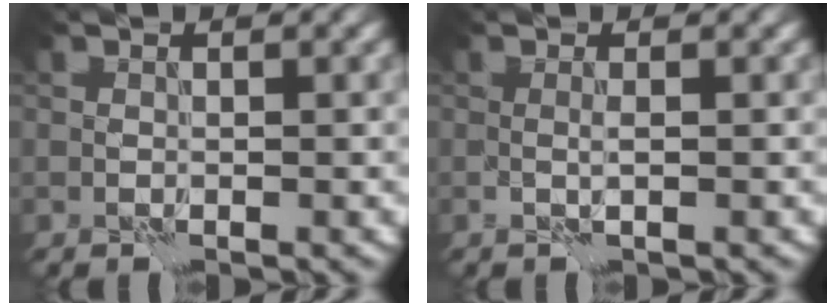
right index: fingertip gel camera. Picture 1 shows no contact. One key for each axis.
{"total": 0.7, "fx": 0.1, "fy": 0.0, "fz": 0.7, "tx": -0.016, "ty": 0.001, "tz": 0.000}